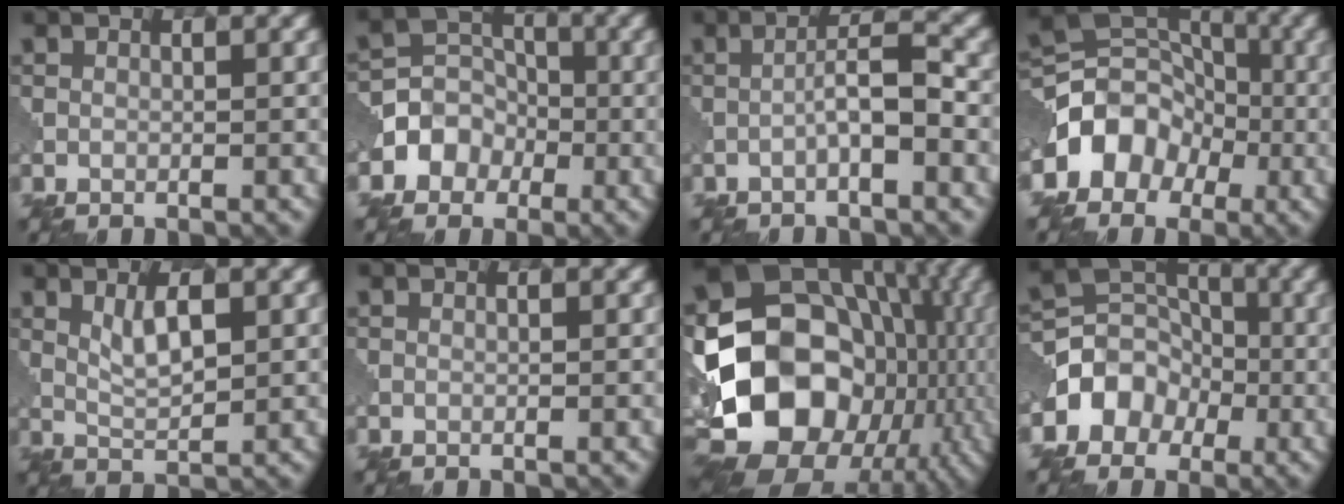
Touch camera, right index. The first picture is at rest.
{"total": 4.3, "force": [-1.7, 3.7, 1.2], "torque": [0.008, 0.014, -0.053]}
{"total": 3.3, "force": [-1.1, 0.5, 3.0], "torque": [-0.054, 0.014, -0.026]}
{"total": 6.6, "force": [-2.7, 5.2, 3.2], "torque": [-0.027, 0.019, -0.058]}
{"total": 3.1, "force": [1.1, 1.0, 2.7], "torque": [-0.055, -0.002, 0.024]}
{"total": 0.0}
{"total": 20.3, "force": [-3.7, 16.0, 11.8], "torque": [-0.213, -0.001, -0.048]}
{"total": 4.8, "force": [-2.0, 4.0, 1.8], "torque": [-0.011, 0.013, -0.048]}